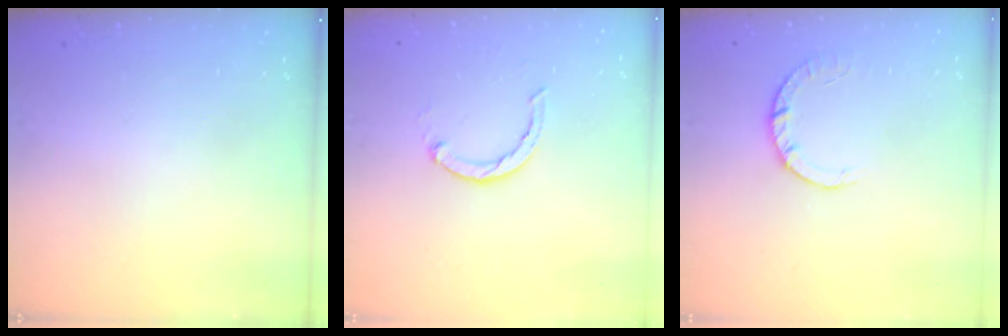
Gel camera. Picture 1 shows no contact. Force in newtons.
{"total": 2.4, "press": 2.4, "slide": 0.4}
{"total": 2.8, "press": 2.8, "slide": 0.4}